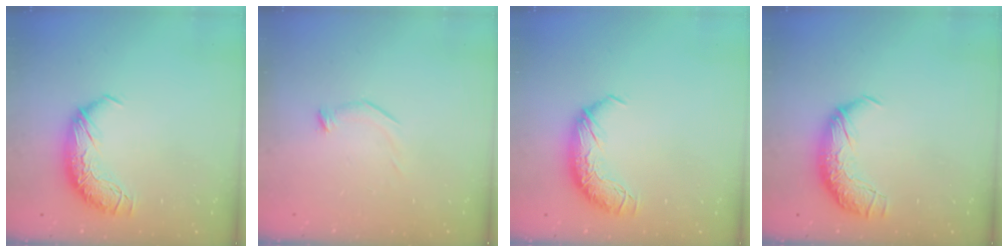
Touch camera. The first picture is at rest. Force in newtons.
{"total": 7.1, "press": 7.0, "slide": 1.1}
{"total": 0.0}
{"total": 2.3, "press": 0.9, "slide": 2.1}